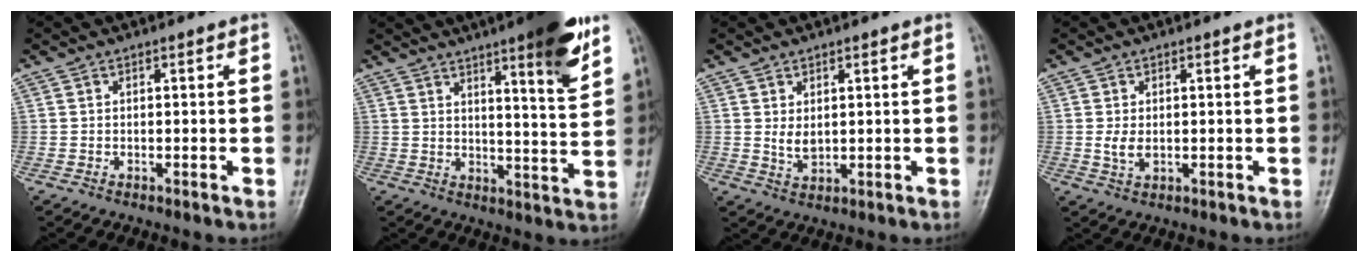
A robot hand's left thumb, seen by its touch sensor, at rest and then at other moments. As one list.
[{"total": 12.7, "force": [7.7, 1.5, 10.0], "torque": [-0.126, -0.044, 0.106]}, {"total": 2.8, "force": [0.8, 1.5, 2.2], "torque": [-0.035, -0.012, 0.020]}, {"total": 2.8, "force": [-0.1, 1.7, 2.3], "torque": [-0.049, -0.002, 0.002]}]